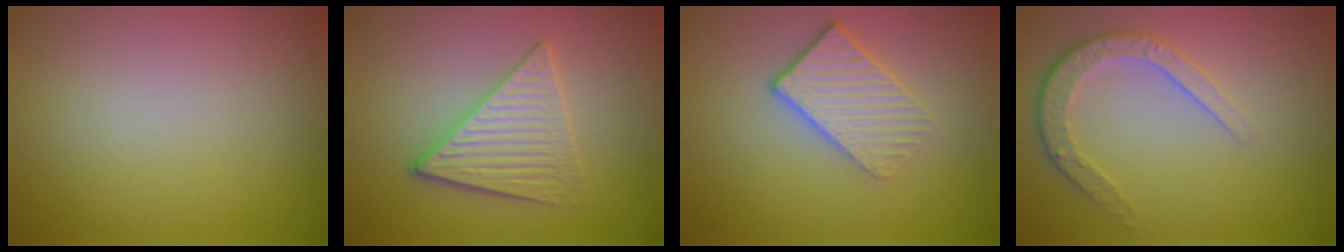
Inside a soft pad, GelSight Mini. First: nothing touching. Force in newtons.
{"total": 3.9, "press": 3.5, "slide": 1.7}
{"total": 3.2, "press": 2.8, "slide": 1.5}
{"total": 3.4, "press": 2.7, "slide": 2.0}